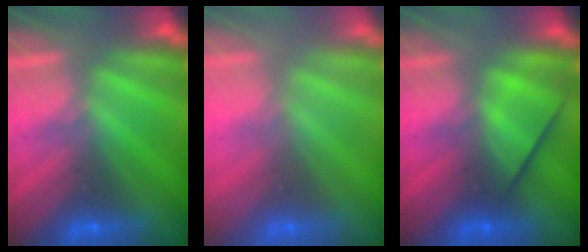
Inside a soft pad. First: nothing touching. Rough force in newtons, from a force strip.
{"total": 2.4}
{"total": 2.5}